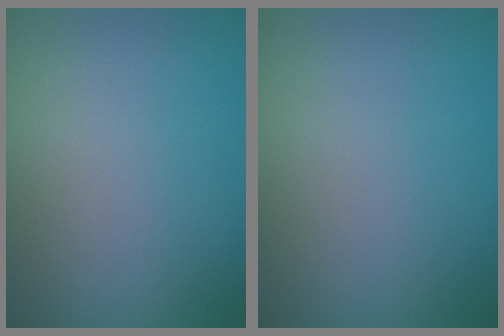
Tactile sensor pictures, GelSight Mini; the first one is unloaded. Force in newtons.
{"total": 0.0}